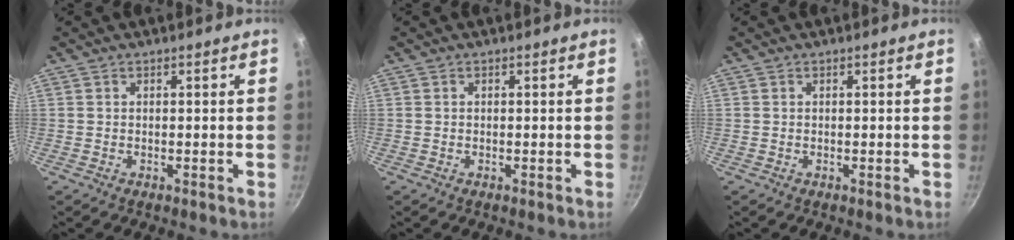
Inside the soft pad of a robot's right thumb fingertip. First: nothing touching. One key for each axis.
{"total": 0.0}
{"total": 0.0}